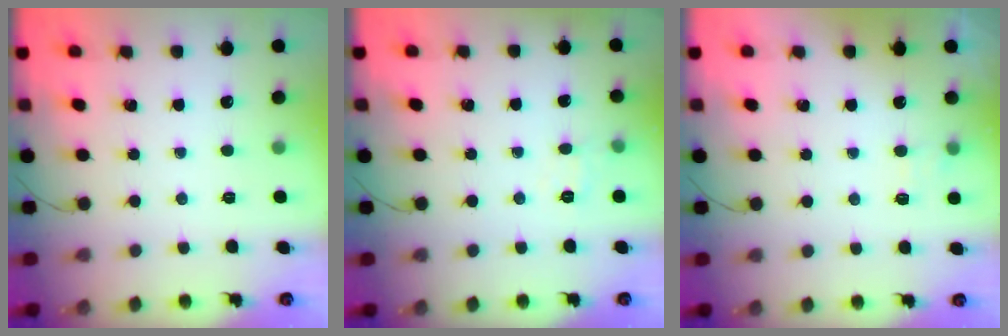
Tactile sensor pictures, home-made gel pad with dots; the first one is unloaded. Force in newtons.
{"total": 5.7, "press": 5.5, "slide": 1.4}
{"total": 4.4, "press": 4.0, "slide": 1.6}